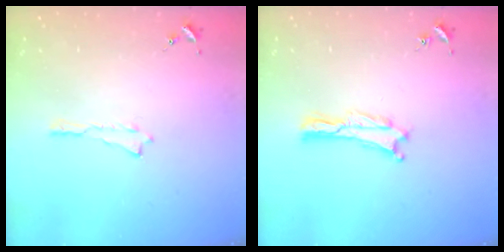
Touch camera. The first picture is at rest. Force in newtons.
{"total": 0.0}